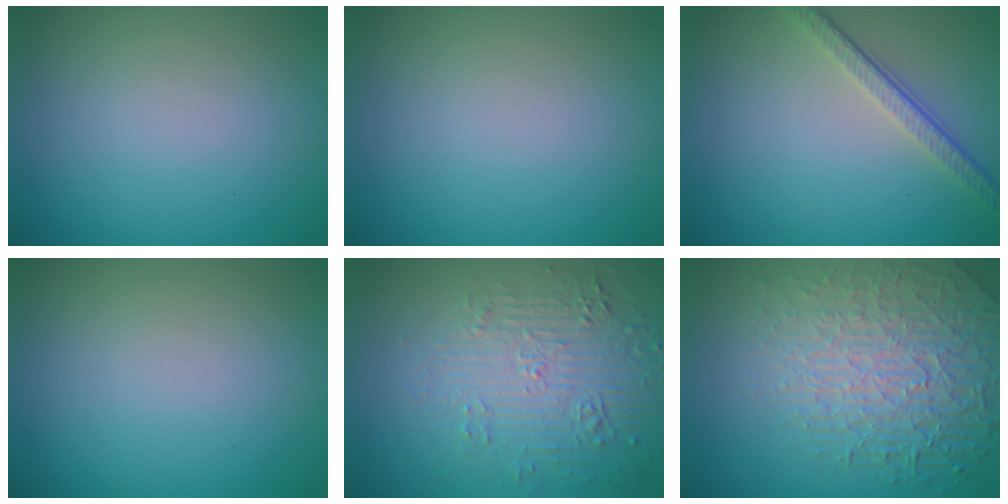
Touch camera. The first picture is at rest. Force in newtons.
{"total": 0.0}
{"total": 3.5, "press": 2.4, "slide": 2.5}
{"total": 0.0}
{"total": 5.8, "press": 3.7, "slide": 4.4}
{"total": 8.4, "press": 5.7, "slide": 6.2}